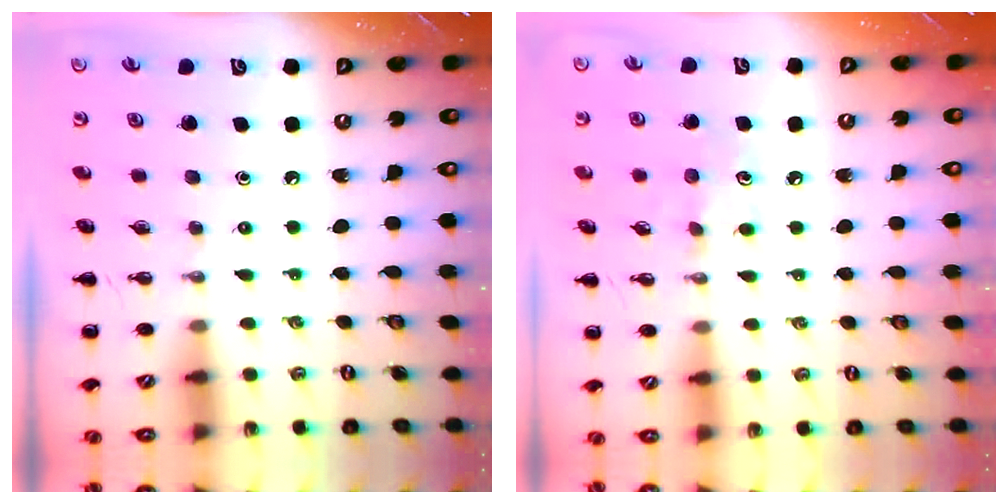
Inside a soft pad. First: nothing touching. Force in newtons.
{"total": 7.6, "press": 7.4, "slide": 1.7}